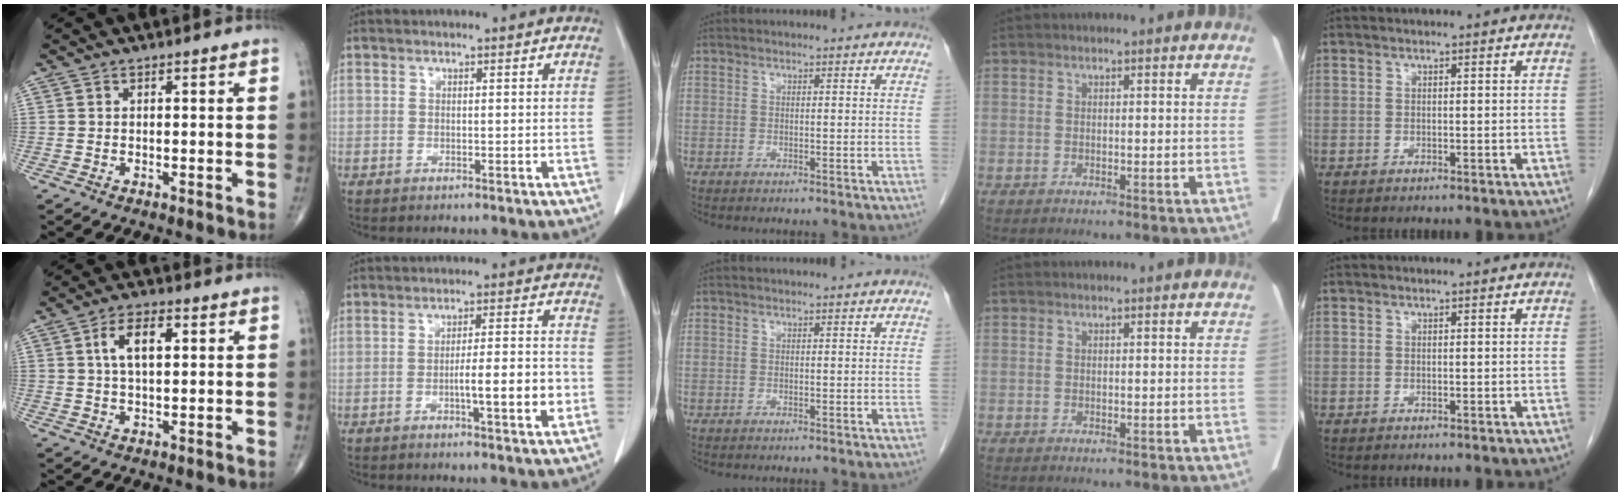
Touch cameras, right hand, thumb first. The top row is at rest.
{"thumb": {"total": 6.9, "force": [1.7, 3.4, 5.7], "torque": [-0.099, 0.005, 0.029]}, "index": {"total": 8.6, "force": [-2.3, 1.2, 8.2], "torque": [-0.126, 0.010, -0.033]}}